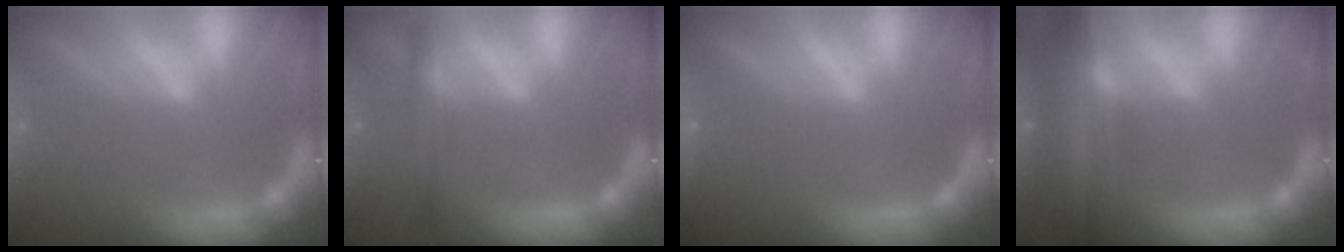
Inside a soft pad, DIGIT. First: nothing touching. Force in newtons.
{"total": 3.0}
{"total": 1.9}
{"total": 10.0}